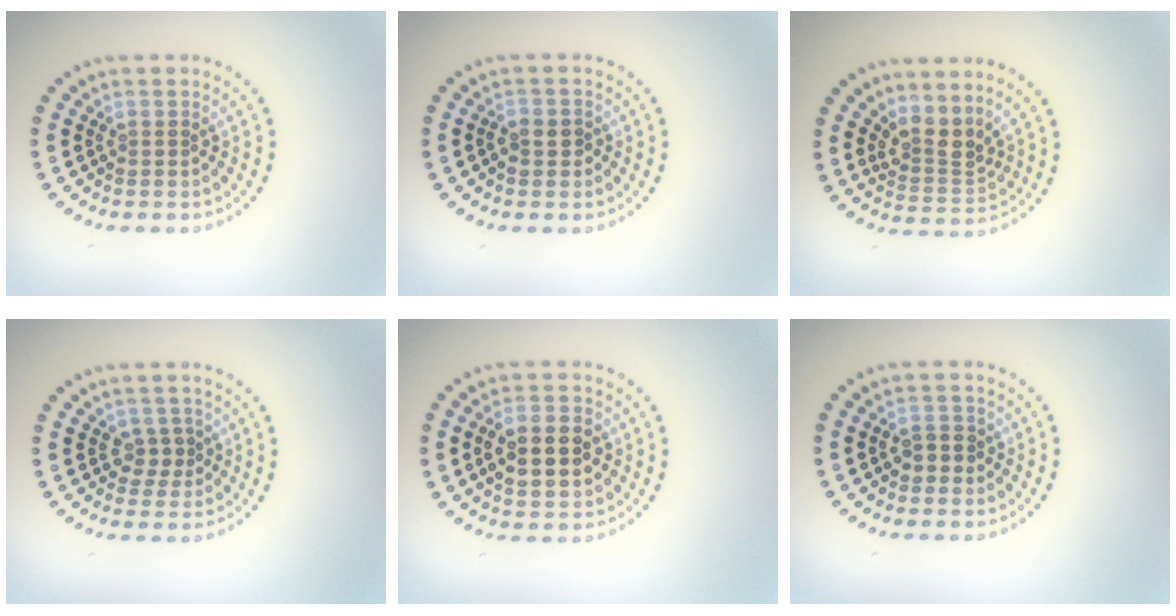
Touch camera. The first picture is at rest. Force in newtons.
{"total": 1.8, "press": 1.8, "slide": 0.5}
{"total": 3.0, "press": 2.2, "slide": 2.1}
{"total": 1.9, "press": 1.6, "slide": 0.9}
{"total": 5.2, "press": 5.2, "slide": 0.2}
{"total": 1.9, "press": 1.7, "slide": 0.7}